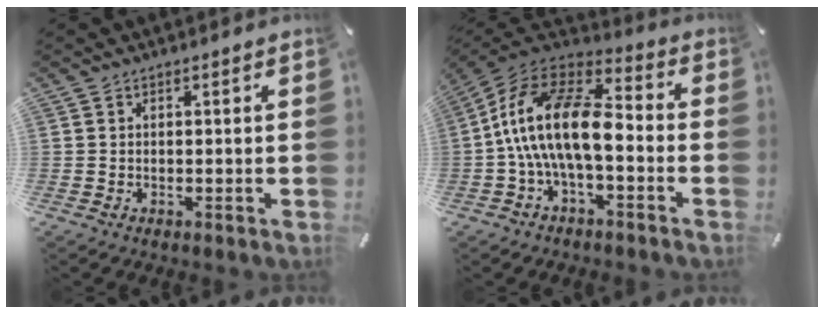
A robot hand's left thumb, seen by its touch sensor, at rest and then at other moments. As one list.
[{"total": 17.8, "force": [-2.6, 8.8, 15.3], "torque": [-0.309, 0.017, -0.047]}]